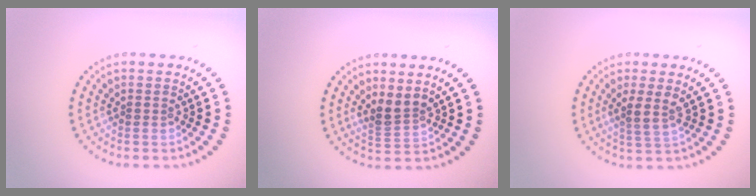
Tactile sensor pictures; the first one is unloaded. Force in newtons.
{"total": 2.4, "press": 1.9, "slide": 1.5}
{"total": 2.2, "press": 1.7, "slide": 1.4}